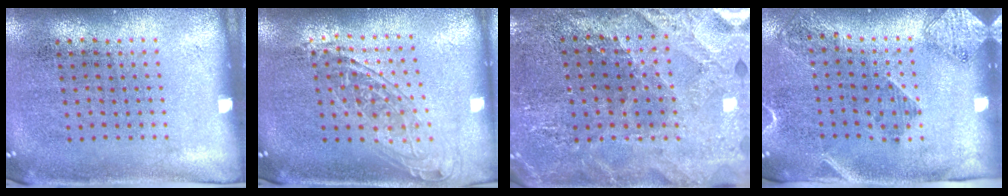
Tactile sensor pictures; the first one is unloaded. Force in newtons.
{"total": 1.5, "press": 1.3, "slide": 0.8}
{"total": 2.8, "press": 2.8, "slide": 0.2}
{"total": 1.8, "press": 1.5, "slide": 1.1}